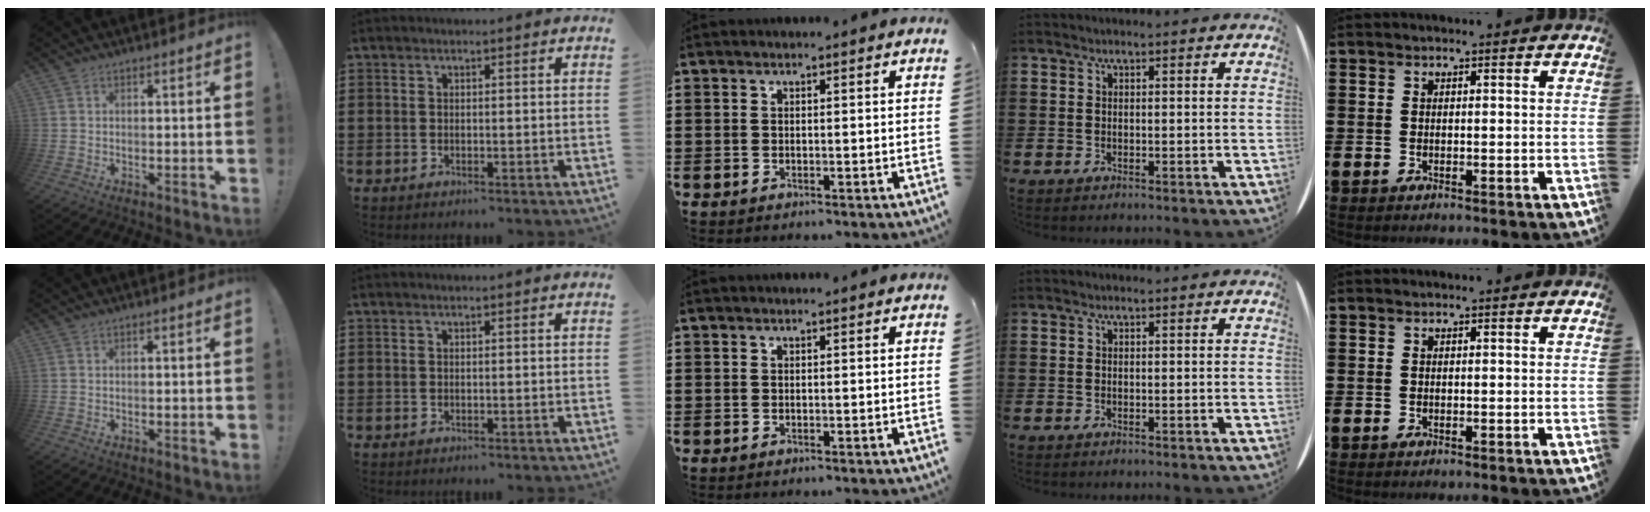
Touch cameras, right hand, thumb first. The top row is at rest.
{}